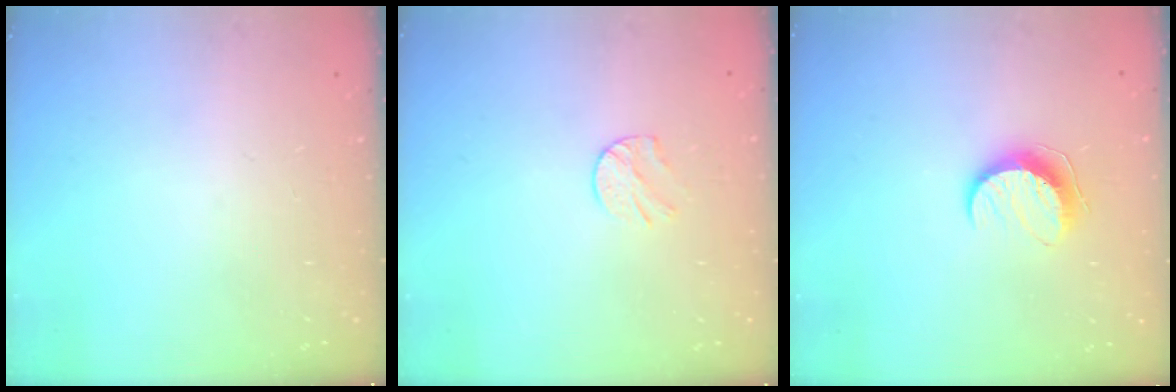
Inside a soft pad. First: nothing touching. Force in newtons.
{"total": 5.9, "press": 5.9, "slide": 0.6}
{"total": 9.7, "press": 9.6, "slide": 0.7}